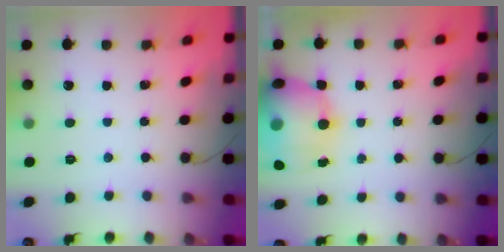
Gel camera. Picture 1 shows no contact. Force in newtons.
{"total": 20.0, "press": 17.8, "slide": 9.1}